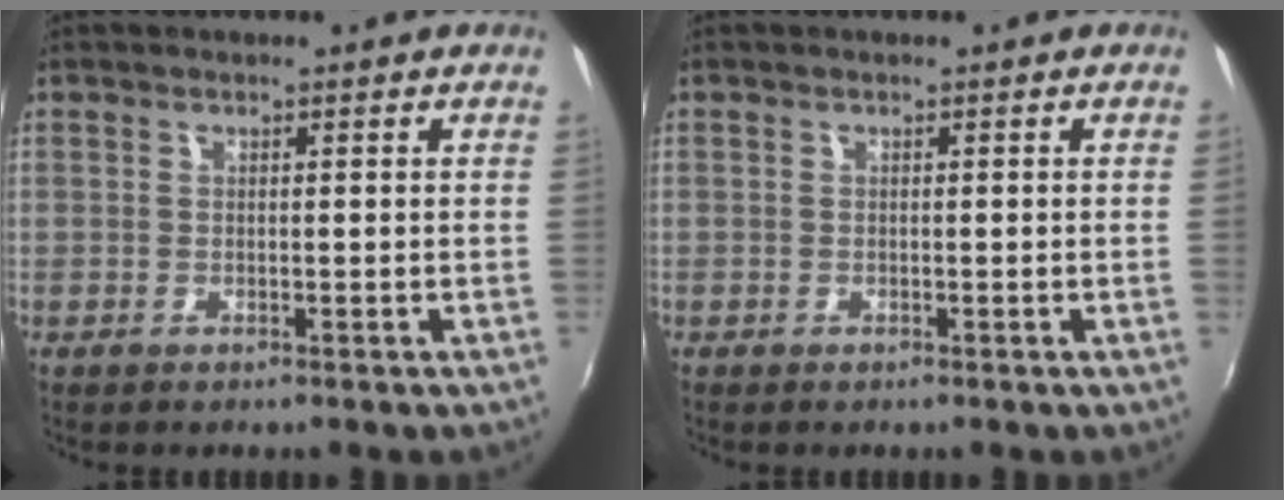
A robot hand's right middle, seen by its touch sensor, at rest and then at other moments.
{"total": 0.0}